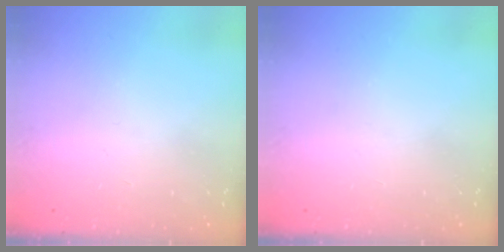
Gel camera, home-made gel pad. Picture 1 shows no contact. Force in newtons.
{"total": 0.0}